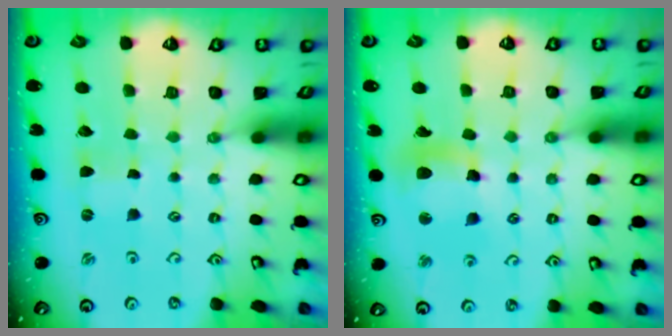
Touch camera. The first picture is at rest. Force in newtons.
{"total": 12.9, "press": 12.6, "slide": 2.5}